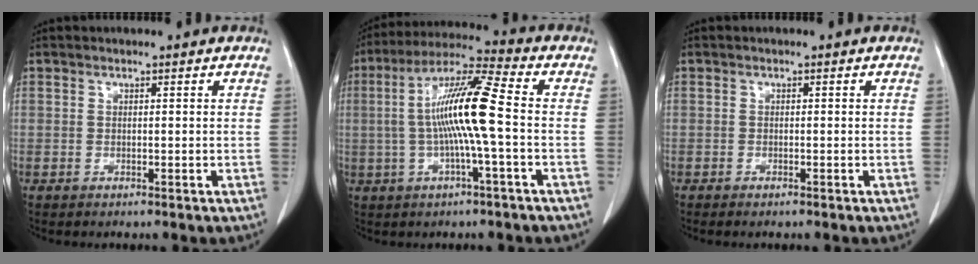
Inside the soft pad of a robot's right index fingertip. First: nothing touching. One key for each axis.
{"total": 12.0, "fx": -0.6, "fy": -0.1, "fz": 11.9, "tx": -0.228, "ty": 0.017, "tz": -0.017}
{"total": 1.1, "fx": -0.9, "fy": 0.0, "fz": 0.6, "tx": -0.013, "ty": -0.003, "tz": -0.011}